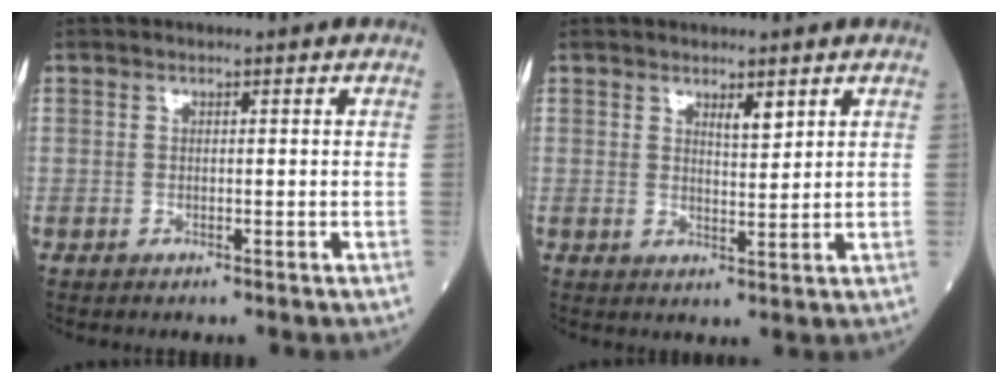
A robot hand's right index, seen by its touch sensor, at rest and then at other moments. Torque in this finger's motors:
{"motor_torque": [0.40, 0.44, 0.16, 0.05]}